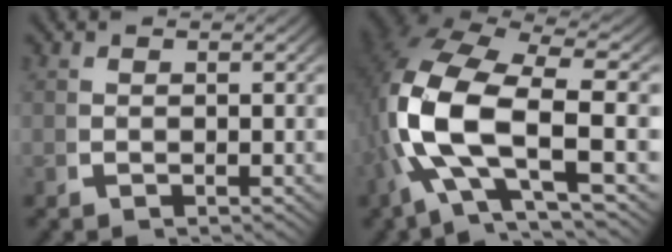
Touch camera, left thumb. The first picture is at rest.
{"total": 13.5, "force": [-0.8, 8.1, 10.7], "torque": [-0.268, -0.038, 0.003]}